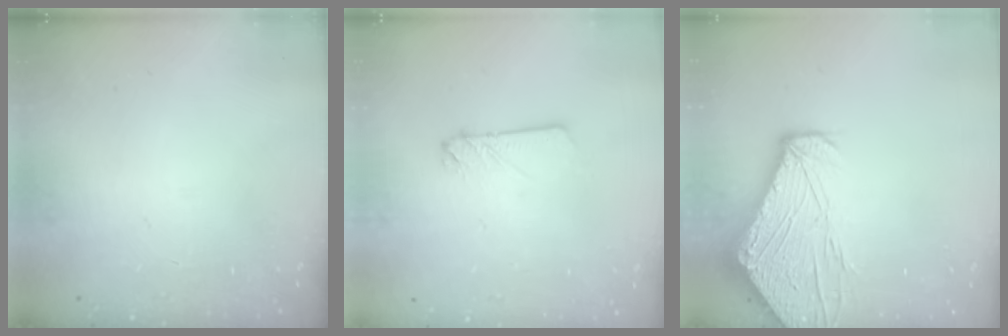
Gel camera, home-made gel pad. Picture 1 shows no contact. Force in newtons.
{"total": 2.3, "press": 2.3, "slide": 0.3}
{"total": 12.8, "press": 12.7, "slide": 1.6}